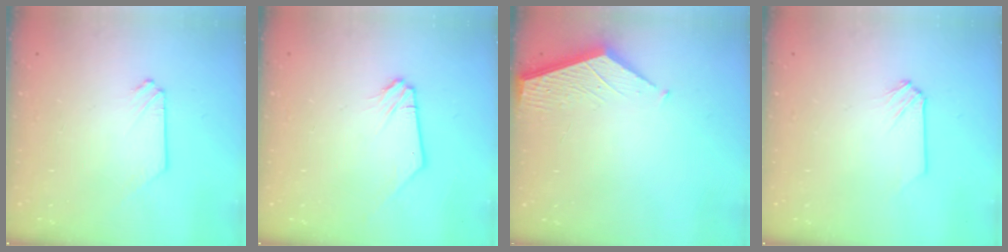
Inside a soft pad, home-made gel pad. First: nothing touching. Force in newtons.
{"total": 1.0, "press": 1.0, "slide": 0.1}
{"total": 3.4, "press": 3.4, "slide": 0.3}
{"total": 0.0}